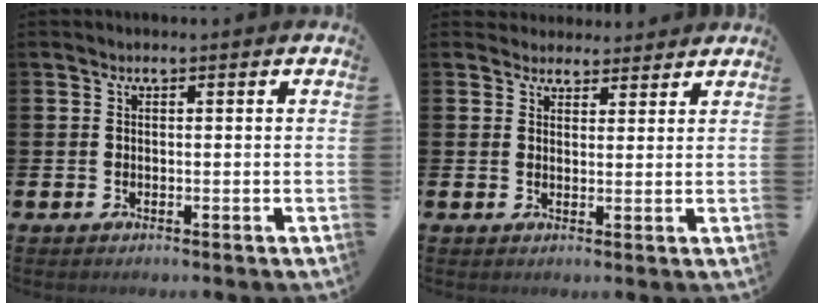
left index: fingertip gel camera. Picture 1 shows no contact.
{"total": 3.2, "force": [2.9, 1.2, -0.3], "torque": [0.007, -0.013, 0.052]}